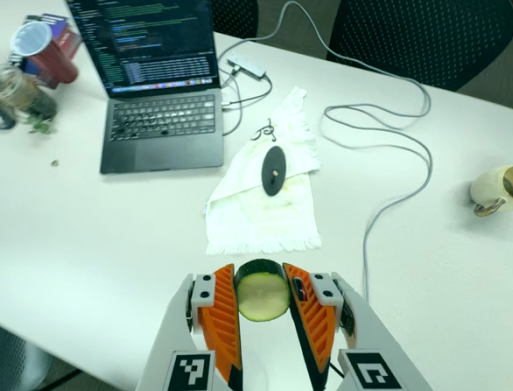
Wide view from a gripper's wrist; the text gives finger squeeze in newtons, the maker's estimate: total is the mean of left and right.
{"total": 12.5, "left": 12.4, "right": 12.6}